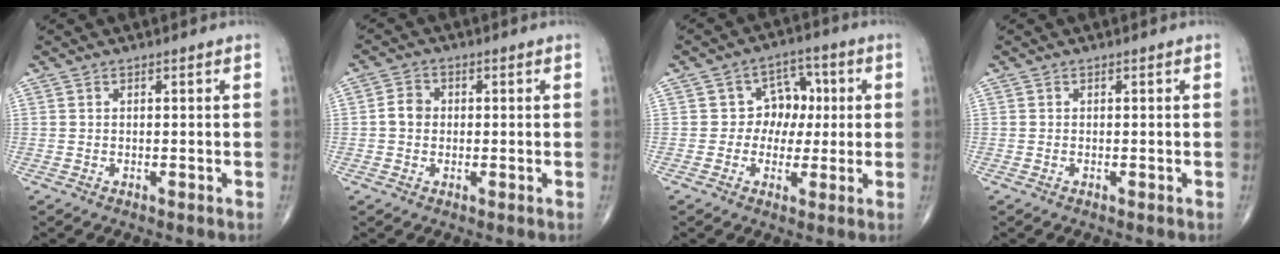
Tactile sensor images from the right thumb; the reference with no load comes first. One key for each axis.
{"total": 3.4, "fx": -0.1, "fy": 2.9, "fz": 1.7, "tx": -0.022, "ty": 0.010, "tz": -0.009}
{"total": 7.5, "fx": 0.4, "fy": 6.5, "fz": 3.7, "tx": 0.003, "ty": 0.015, "tz": -0.004}
{"total": 0.0}